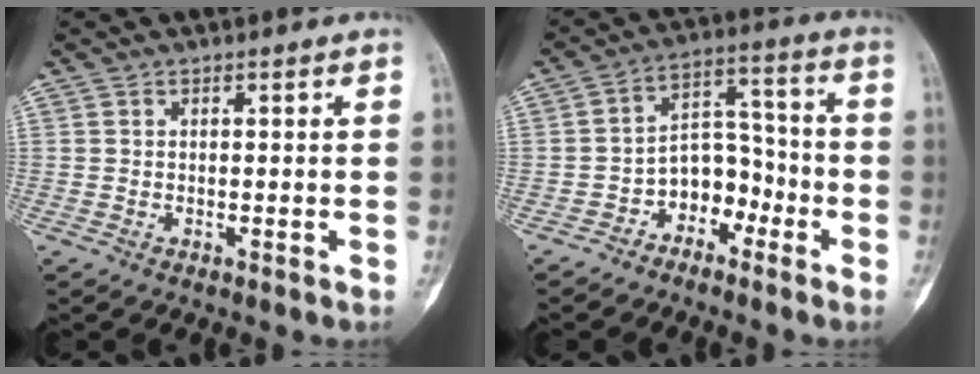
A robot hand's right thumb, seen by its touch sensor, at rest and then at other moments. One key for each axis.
{"total": 8.2, "fx": -4.1, "fy": 5.9, "fz": 3.9, "tx": -0.019, "ty": 0.061, "tz": -0.080}